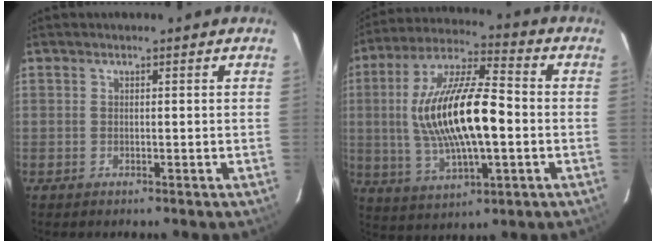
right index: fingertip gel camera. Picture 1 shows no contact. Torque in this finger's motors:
{"motor_torque": [1.05, -0.13, 1.05, 0.21]}